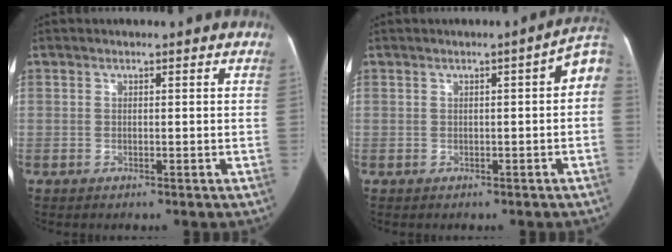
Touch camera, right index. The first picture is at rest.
{"total": 4.3, "force": [0.5, 0.8, 4.2], "torque": [-0.044, 0.016, -0.001]}